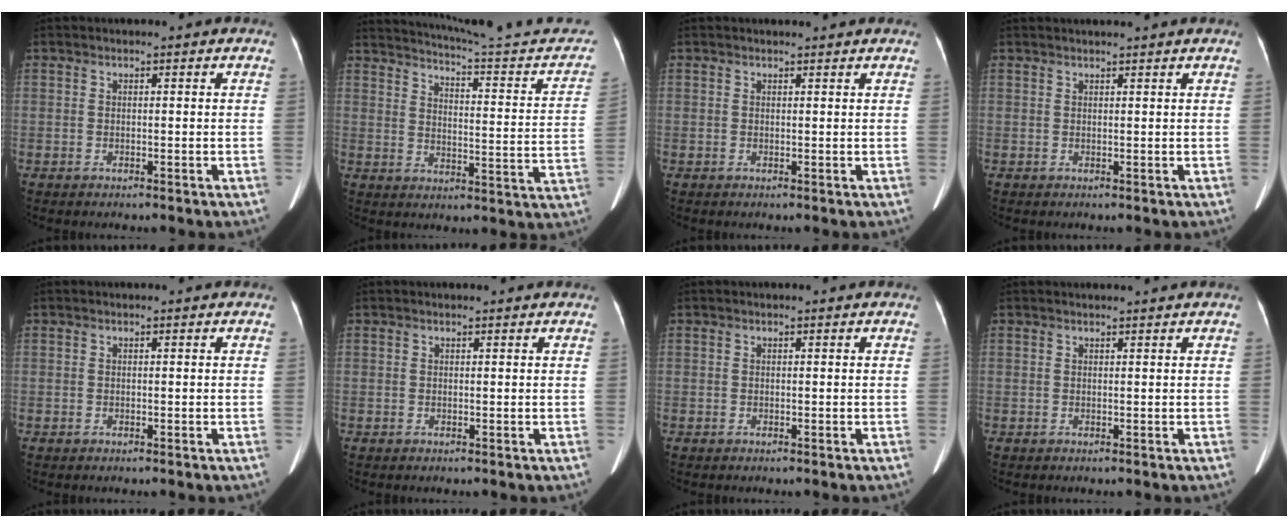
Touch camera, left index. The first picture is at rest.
{"total": 22.7, "force": [21.1, 1.1, 8.3], "torque": [-0.116, -0.059, 0.259]}
{"total": 2.4, "force": [2.3, 0.2, 0.6], "torque": [-0.010, 0.011, 0.025]}
{"total": 4.3, "force": [4.0, -0.2, 1.6], "torque": [-0.016, 0.027, 0.049]}
{"total": 0.0}
{"total": 1.2, "force": [1.2, 0.1, 0.3], "torque": [-0.009, 0.008, 0.014]}
{"total": 0.0}
{"total": 1.9, "force": [1.8, -0.4, 0.5], "torque": [-0.008, 0.009, 0.027]}